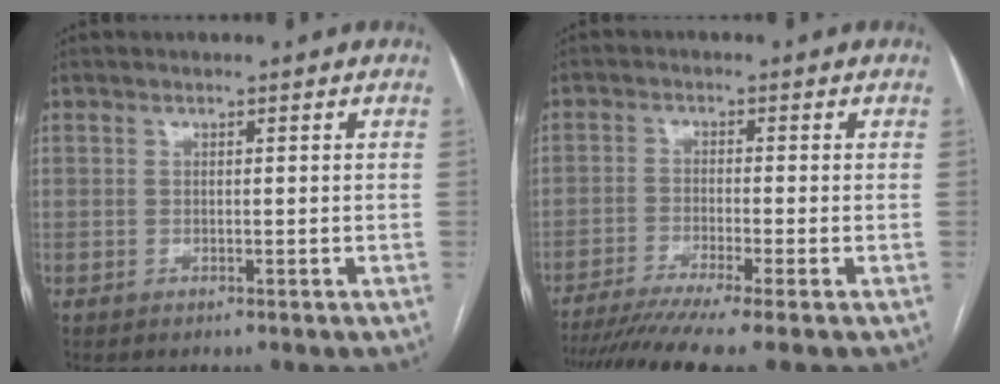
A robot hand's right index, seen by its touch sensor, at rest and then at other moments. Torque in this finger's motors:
{"motor_torque": [1.08, -1.06, 0.35, 0.15]}